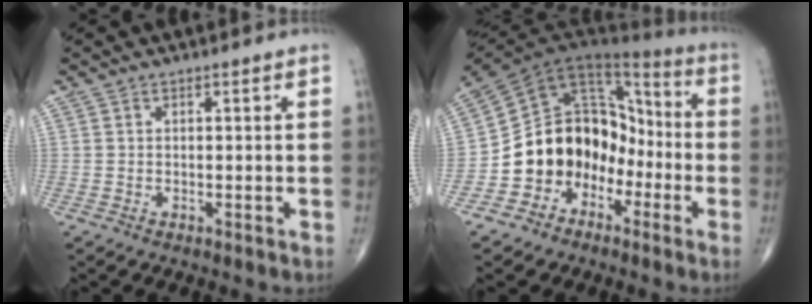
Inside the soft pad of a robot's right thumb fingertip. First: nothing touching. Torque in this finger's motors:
{"motor_torque": [1.89, 2.67, 0.23, -0.33, 0.17]}